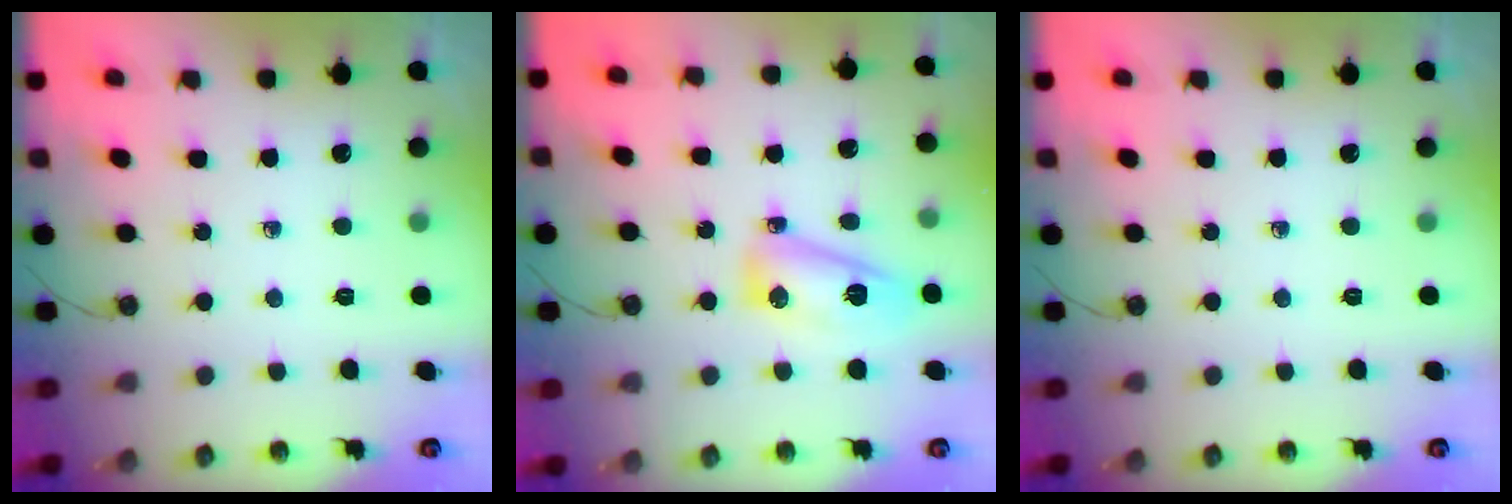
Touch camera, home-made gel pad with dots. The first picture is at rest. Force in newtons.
{"total": 10.2, "press": 10.2, "slide": 0.7}
{"total": 0.0}